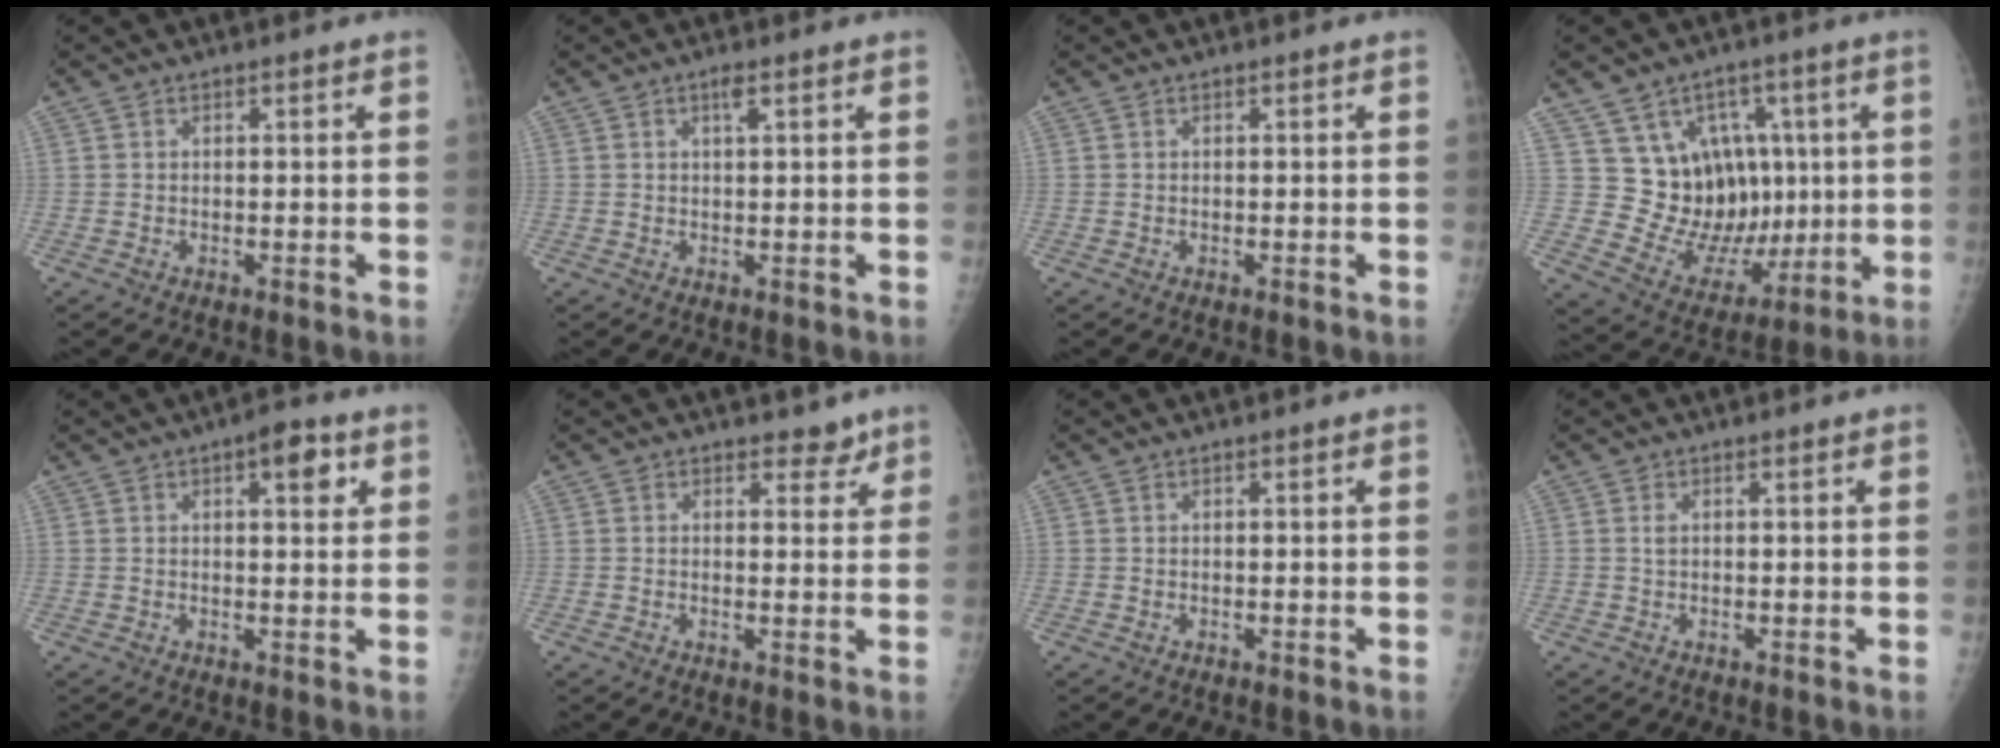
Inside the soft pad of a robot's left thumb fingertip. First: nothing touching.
{"total": 1.7, "force": [0.9, 0.3, 1.4], "torque": [-0.026, 0.000, 0.017]}
{"total": 0.0}
{"total": 16.3, "force": [3.1, 12.8, 9.6], "torque": [-0.084, -0.010, 0.081]}
{"total": 5.4, "force": [2.4, 2.2, 4.3], "torque": [-0.042, -0.005, 0.028]}
{"total": 2.8, "force": [2.2, 1.6, 0.8], "torque": [0.014, -0.012, 0.025]}
{"total": 0.0}
{"total": 0.8, "force": [0.2, 0.3, 0.7], "torque": [-0.015, -0.001, 0.004]}